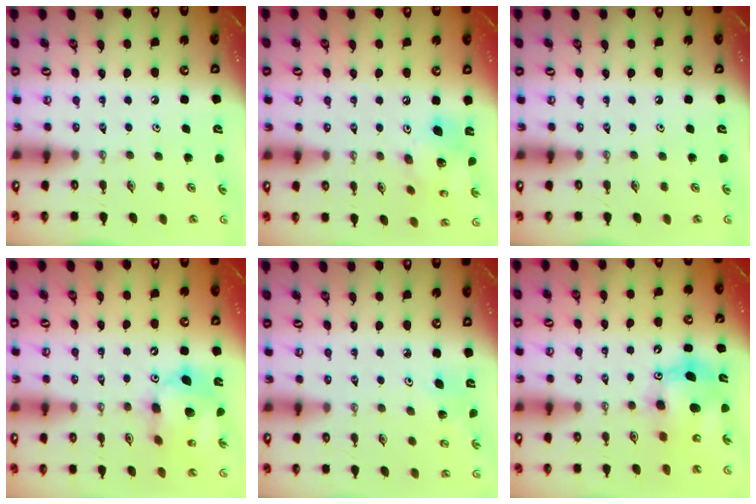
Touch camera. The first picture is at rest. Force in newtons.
{"total": 16.8, "press": 16.4, "slide": 3.3}
{"total": 0.0}
{"total": 13.4, "press": 13.4, "slide": 1.3}
{"total": 5.6, "press": 5.5, "slide": 0.8}
{"total": 10.3, "press": 10.0, "slide": 2.4}